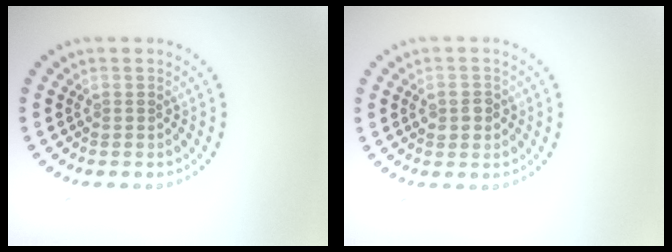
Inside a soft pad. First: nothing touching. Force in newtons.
{"total": 1.7, "press": 1.7, "slide": 0.0}